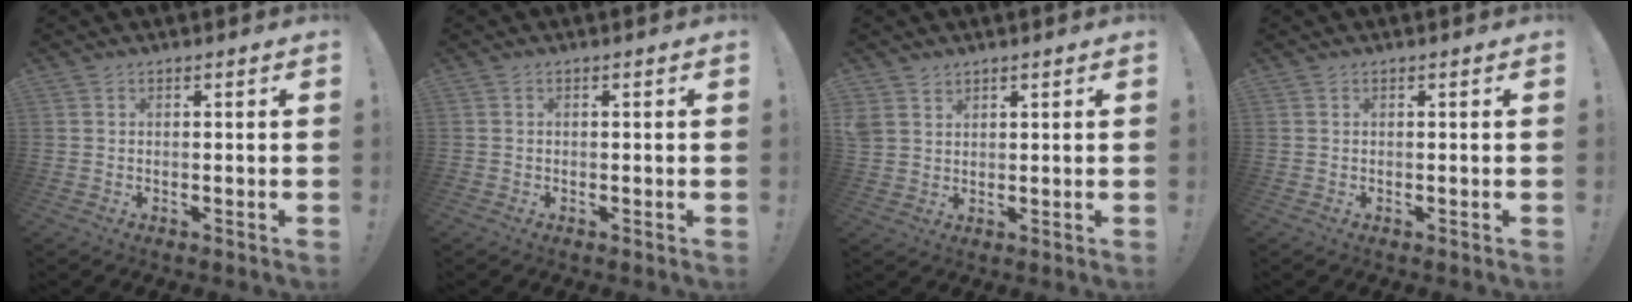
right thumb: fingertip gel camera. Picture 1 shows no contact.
{"total": 0.6, "force": [-0.3, 0.4, -0.1], "torque": [-0.001, 0.002, -0.005]}
{"total": 3.6, "force": [2.5, 2.4, 1.0], "torque": [-0.019, -0.013, 0.050]}
{"total": 0.0}